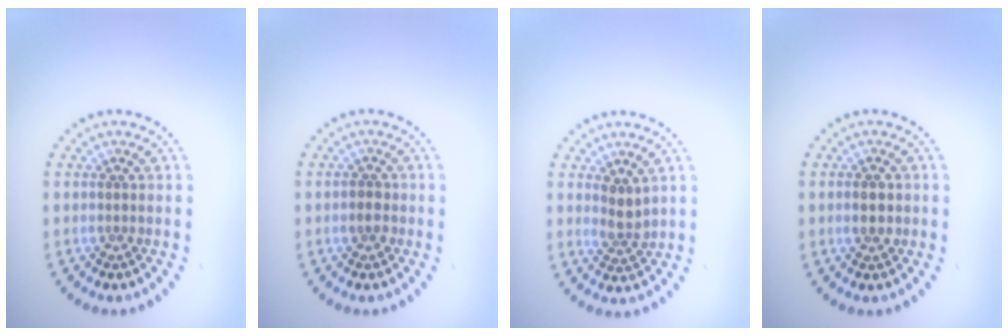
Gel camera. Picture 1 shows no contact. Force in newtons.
{"total": 1.3, "press": 1.3, "slide": 0.2}
{"total": 1.9, "press": 1.5, "slide": 1.2}
{"total": 2.3, "press": 2.2, "slide": 0.1}